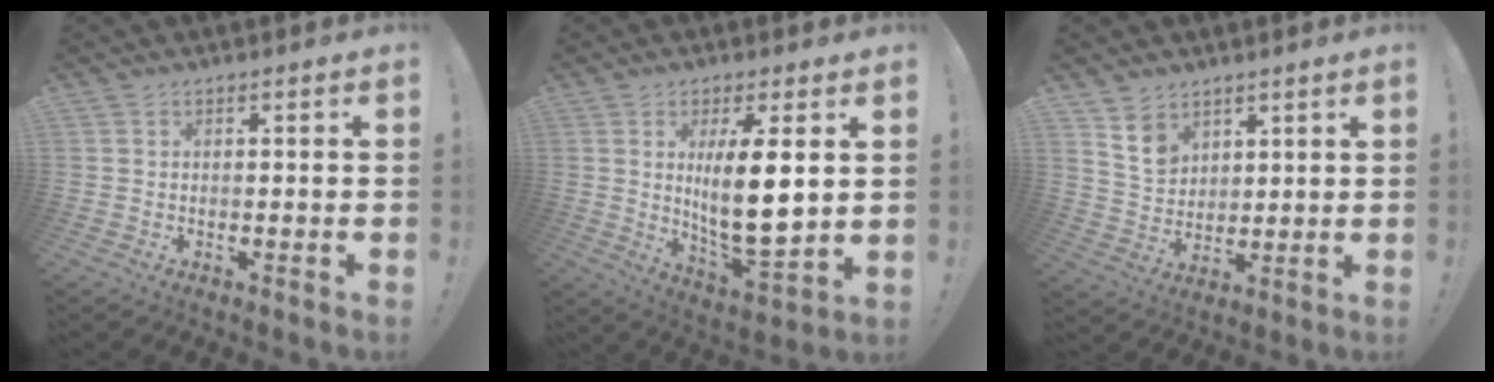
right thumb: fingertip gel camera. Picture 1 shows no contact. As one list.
[{"total": 13.3, "force": [3.0, 3.7, 12.4], "torque": [-0.210, -0.031, 0.040]}, {"total": 8.6, "force": [5.8, 5.9, 2.5], "torque": [-0.038, -0.034, 0.114]}]